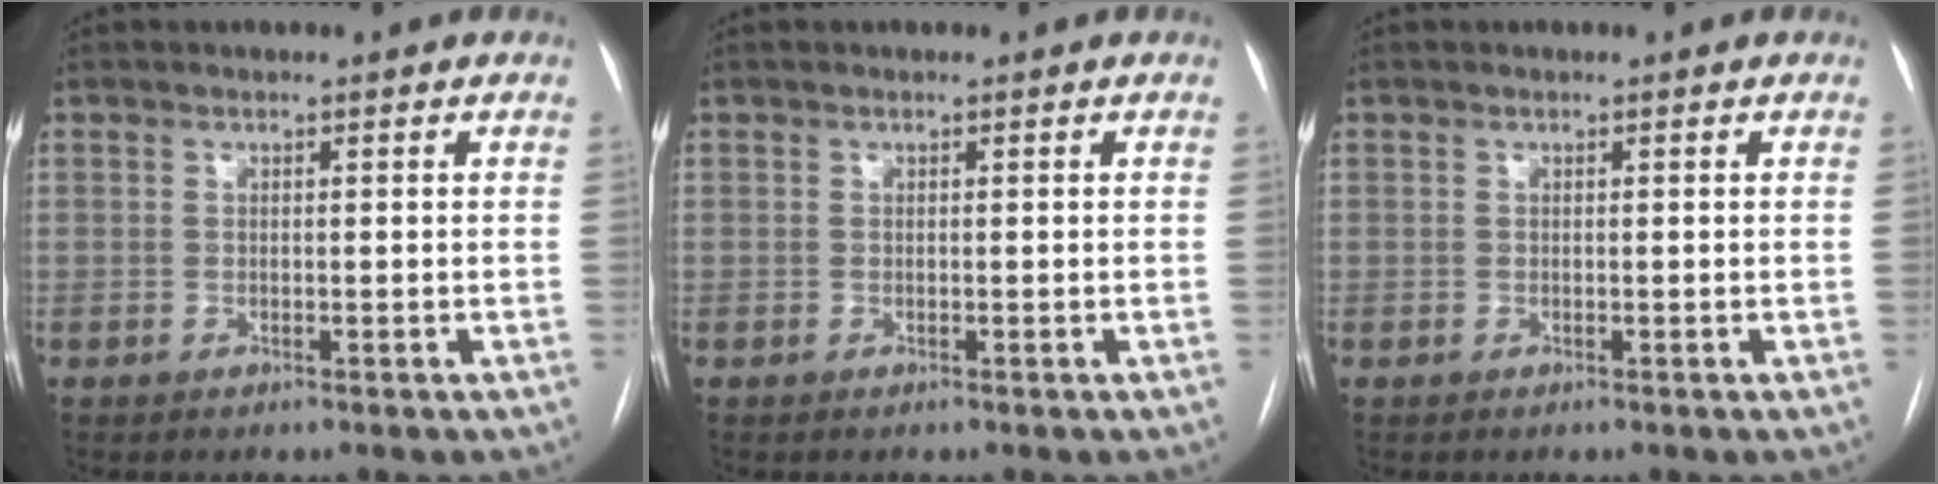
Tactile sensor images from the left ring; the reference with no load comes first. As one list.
[{"total": 0.0}, {"total": 0.0}]